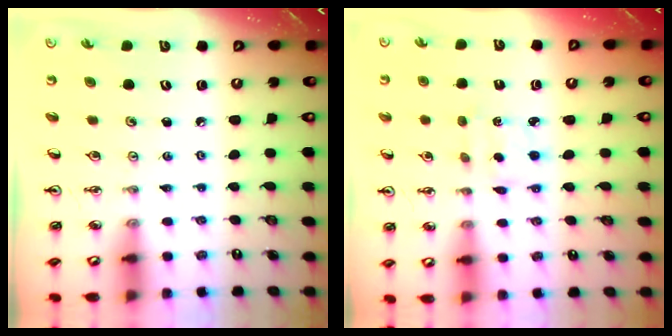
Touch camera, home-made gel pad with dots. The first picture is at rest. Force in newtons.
{"total": 1.8, "press": 1.7, "slide": 0.6}